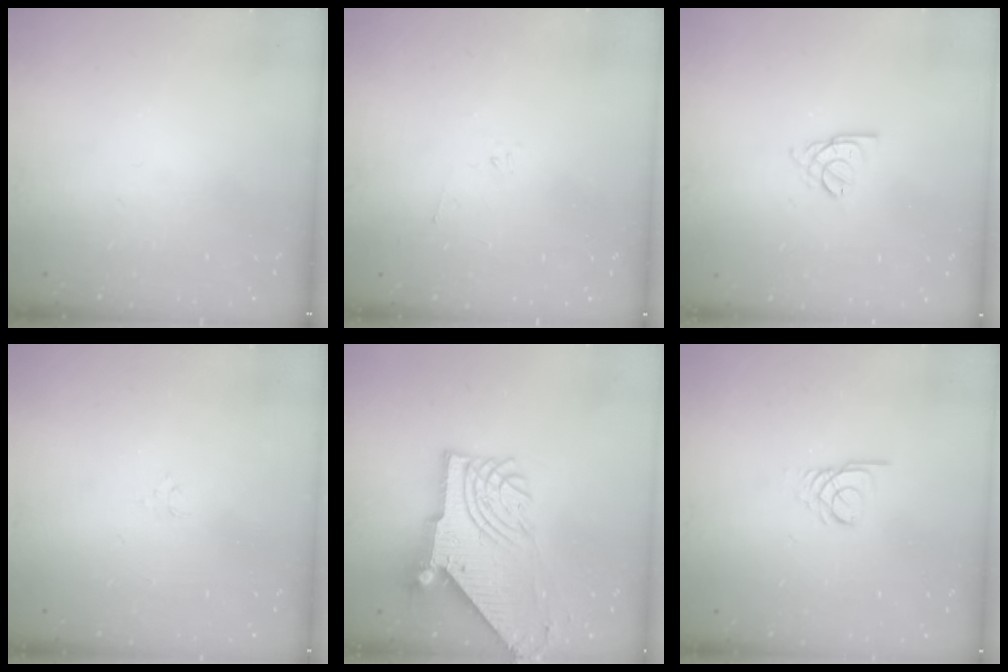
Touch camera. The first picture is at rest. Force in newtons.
{"total": 2.2, "press": 2.1, "slide": 0.7}
{"total": 2.3, "press": 2.3, "slide": 0.5}
{"total": 2.4, "press": 2.4, "slide": 0.3}
{"total": 14.3, "press": 14.3, "slide": 1.5}
{"total": 2.5, "press": 2.5, "slide": 0.2}